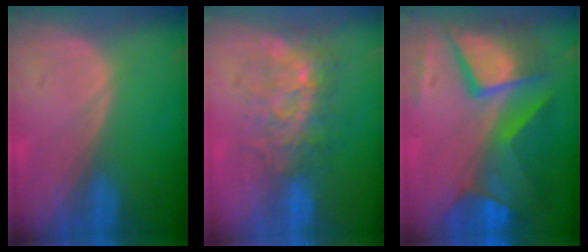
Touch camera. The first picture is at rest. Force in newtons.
{"total": 8.5, "press": 7.5, "slide": 4.1}
{"total": 11.9, "press": 11.8, "slide": 1.1}